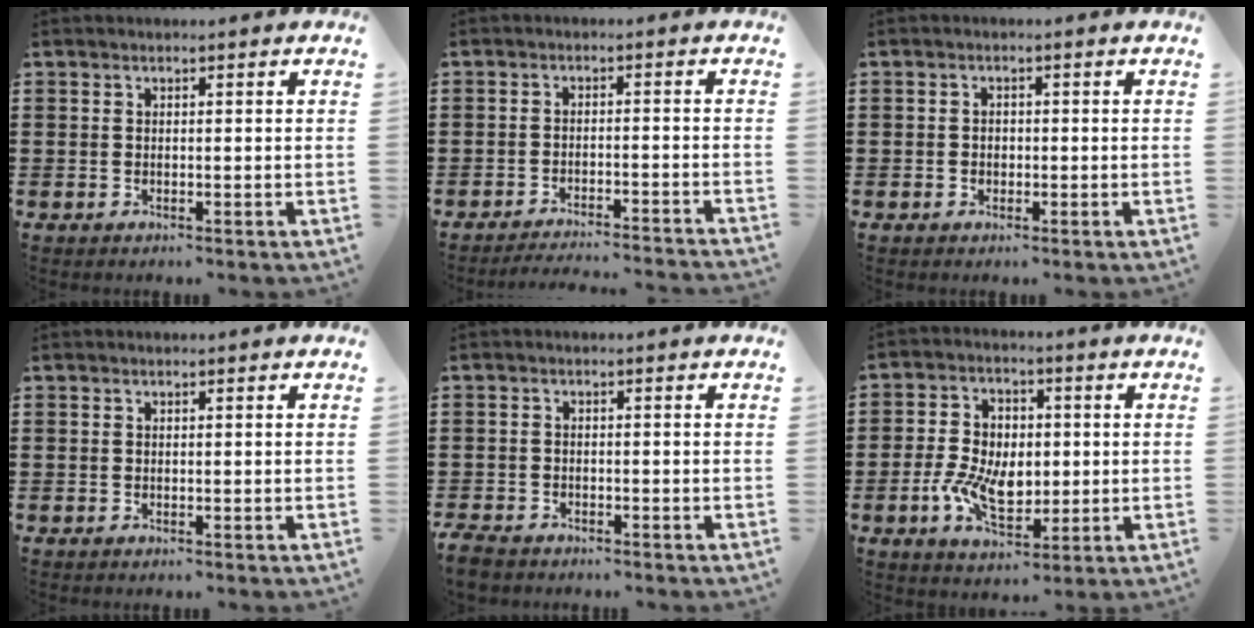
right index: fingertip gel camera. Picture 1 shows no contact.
{"total": 3.0, "force": [-2.9, -0.4, 0.6], "torque": [-0.014, -0.005, -0.060]}
{"total": 1.1, "force": [-0.3, 0.9, 0.6], "torque": [-0.015, 0.002, -0.006]}
{"total": 0.0}
{"total": 2.1, "force": [-2.0, 0.7, 0.3], "torque": [-0.015, 0.002, -0.045]}
{"total": 8.8, "force": [-1.2, 5.9, 6.4], "torque": [-0.144, 0.012, -0.024]}